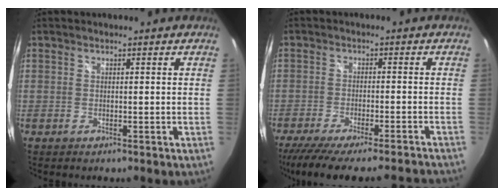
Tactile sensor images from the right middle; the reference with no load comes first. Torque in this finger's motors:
{"motor_torque": [1.06, -1.08, 0.17, 0.08]}